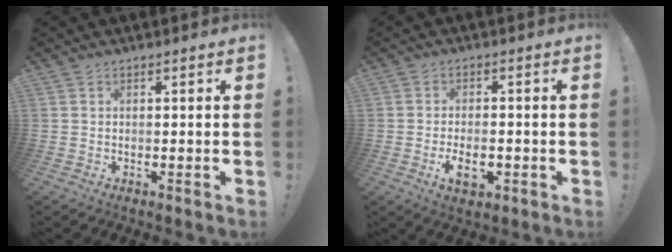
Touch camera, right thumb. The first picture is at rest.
{"total": 6.7, "force": [-2.6, 3.3, 5.2], "torque": [-0.089, 0.004, -0.045]}